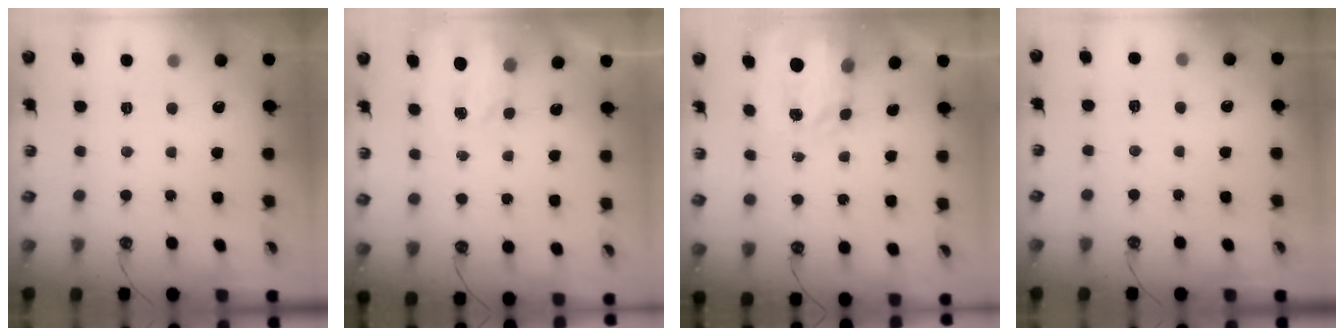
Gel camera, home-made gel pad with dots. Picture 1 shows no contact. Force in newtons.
{"total": 2.7, "press": 2.7, "slide": 0.4}
{"total": 3.9, "press": 3.9, "slide": 0.6}
{"total": 3.7, "press": 3.6, "slide": 0.5}